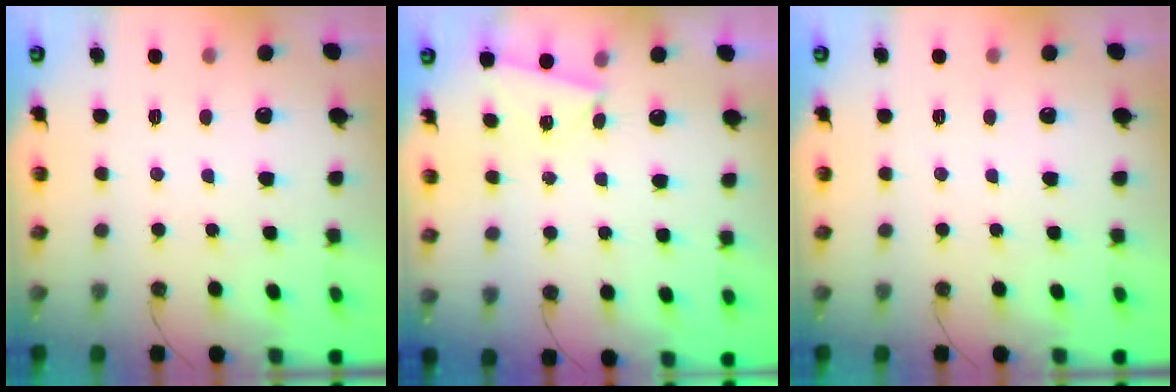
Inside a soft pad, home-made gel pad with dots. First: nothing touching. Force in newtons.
{"total": 2.6, "press": 1.6, "slide": 2.0}
{"total": 0.0}